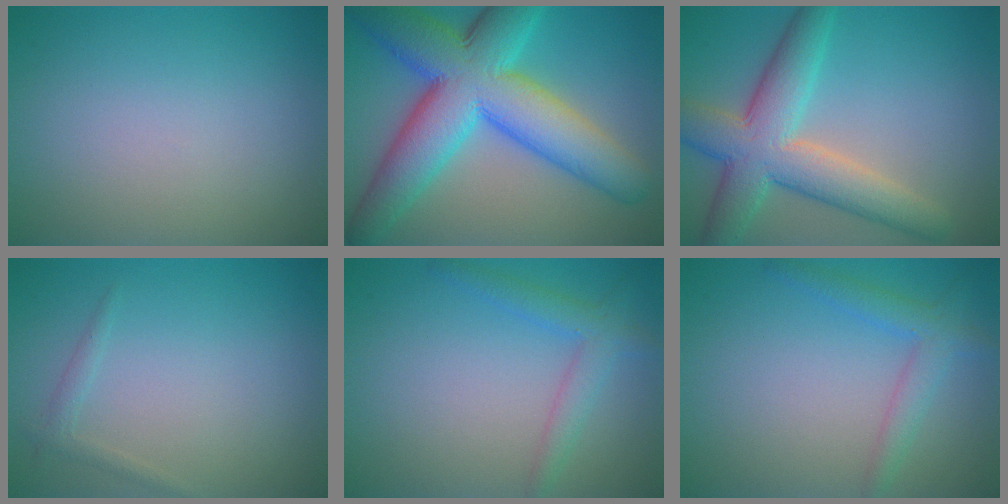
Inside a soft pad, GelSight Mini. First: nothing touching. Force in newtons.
{"total": 12.9, "press": 12.9, "slide": 0.4}
{"total": 7.9, "press": 7.9, "slide": 0.3}
{"total": 1.0, "press": 1.0, "slide": 0.1}
{"total": 2.7, "press": 2.7, "slide": 0.1}
{"total": 2.7, "press": 2.7, "slide": 0.1}